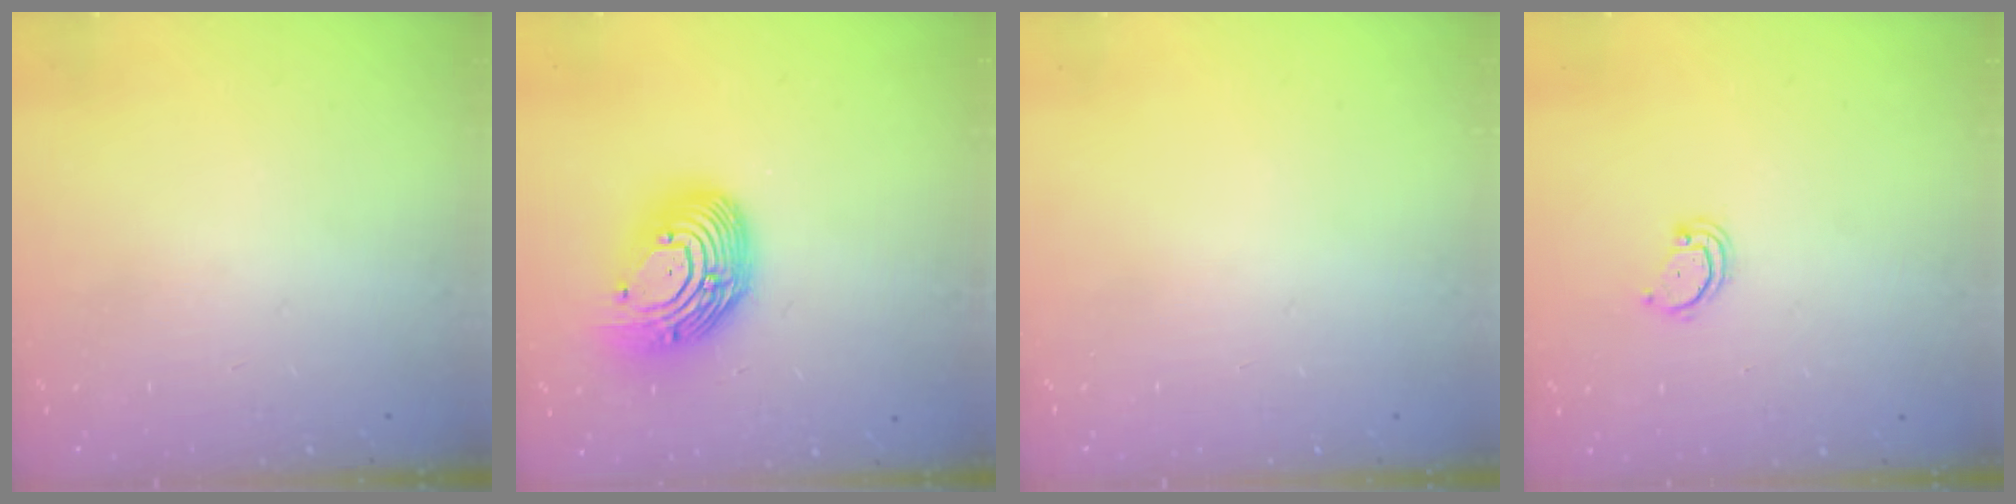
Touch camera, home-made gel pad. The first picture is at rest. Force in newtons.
{"total": 16.1, "press": 16.0, "slide": 2.0}
{"total": 0.0}
{"total": 2.9, "press": 2.9, "slide": 0.2}